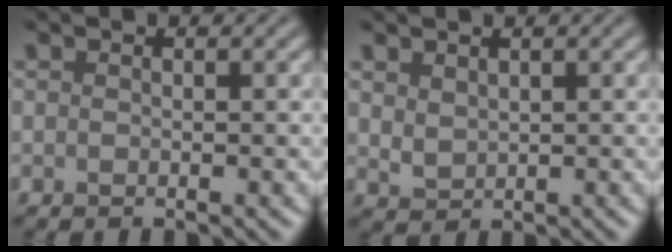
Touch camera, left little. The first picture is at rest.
{"total": 1.5, "force": [1.1, 0.8, 0.7], "torque": [-0.015, -0.003, 0.027]}